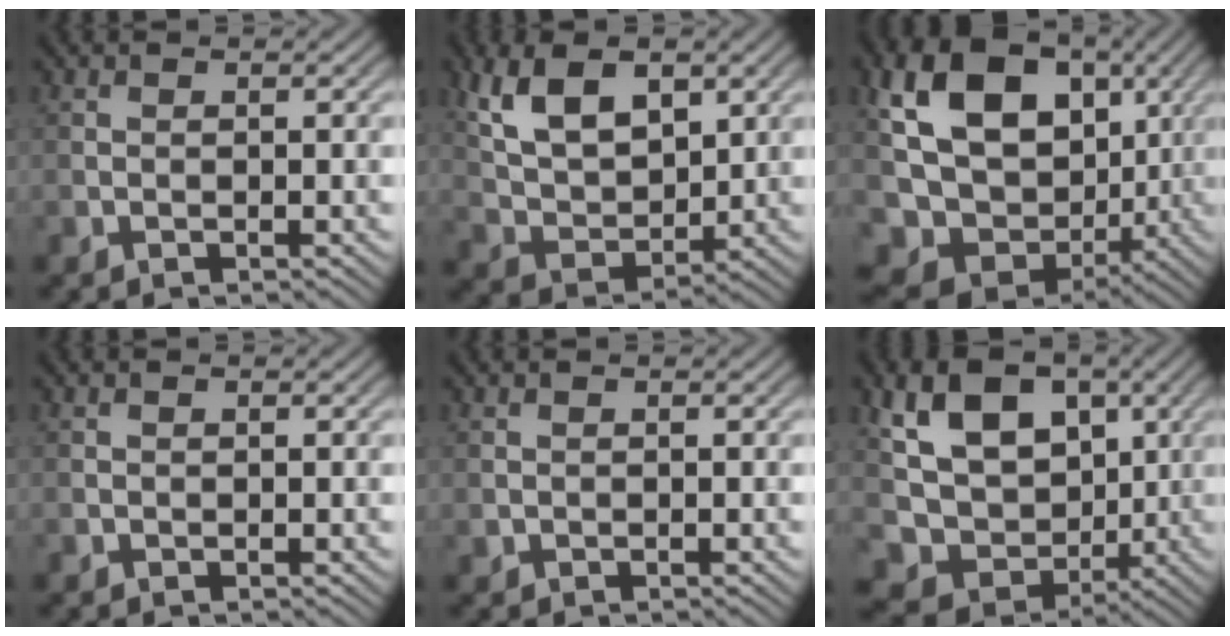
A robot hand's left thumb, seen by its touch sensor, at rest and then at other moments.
{"total": 10.4, "force": [4.4, 6.0, 7.4], "torque": [-0.160, 0.002, 0.086]}
{"total": 14.8, "force": [1.5, 11.2, 9.5], "torque": [-0.198, -0.029, 0.047]}
{"total": 0.0}
{"total": 0.0}
{"total": 11.0, "force": [1.8, 8.2, 7.2], "torque": [-0.142, -0.027, 0.044]}